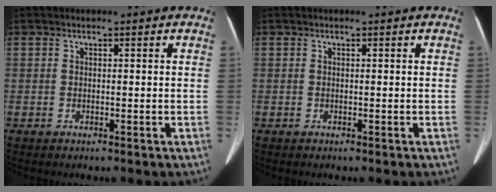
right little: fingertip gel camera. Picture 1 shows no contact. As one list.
[{"total": 0.0}]